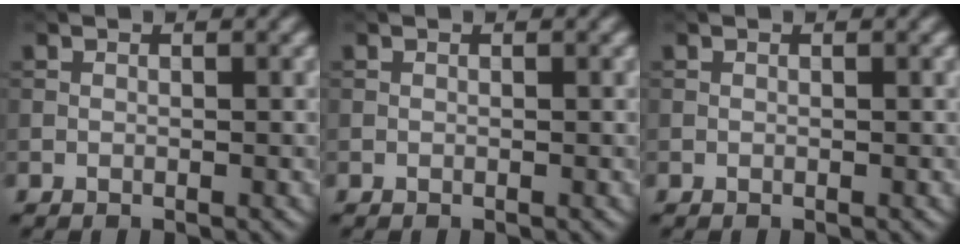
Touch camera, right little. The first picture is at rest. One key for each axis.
{"total": 0.0}
{"total": 0.0}